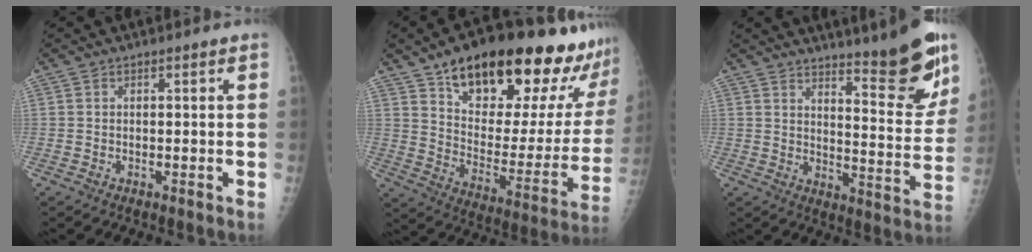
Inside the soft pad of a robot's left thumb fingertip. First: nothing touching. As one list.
[{"total": 29.4, "force": [20.8, 10.4, 18.0], "torque": [-0.222, -0.075, 0.303]}, {"total": 14.7, "force": [10.9, 2.4, 9.6], "torque": [-0.099, -0.091, 0.161]}]